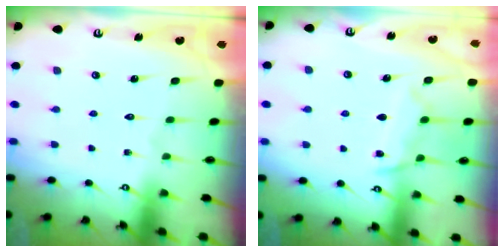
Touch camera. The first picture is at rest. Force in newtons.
{"total": 9.6, "press": 9.6, "slide": 1.1}